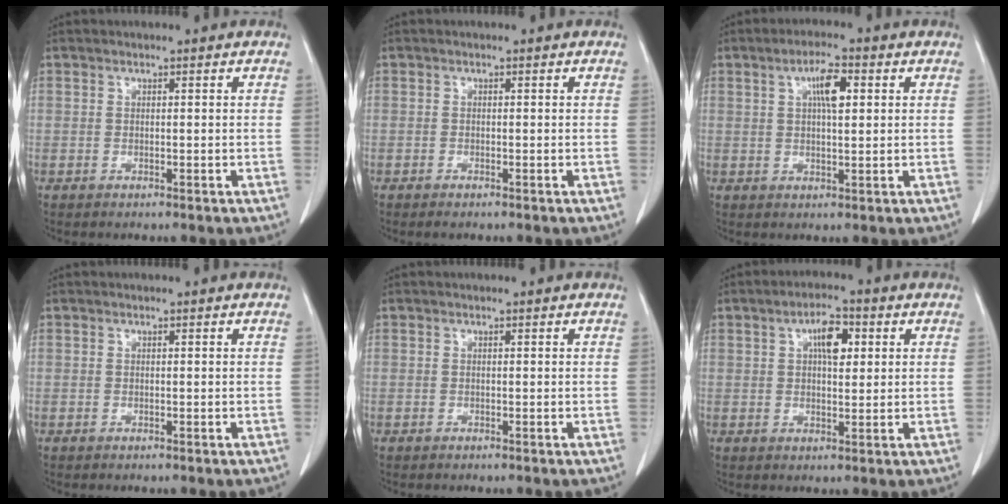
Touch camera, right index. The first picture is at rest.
{"total": 0.7, "force": [-0.6, 0.1, 0.4], "torque": [-0.011, -0.003, -0.009]}
{"total": 5.0, "force": [1.6, 1.1, 4.7], "torque": [-0.083, 0.006, 0.027]}
{"total": 0.0}
{"total": 0.0}
{"total": 5.2, "force": [1.7, 2.0, 4.5], "torque": [-0.073, 0.009, 0.025]}